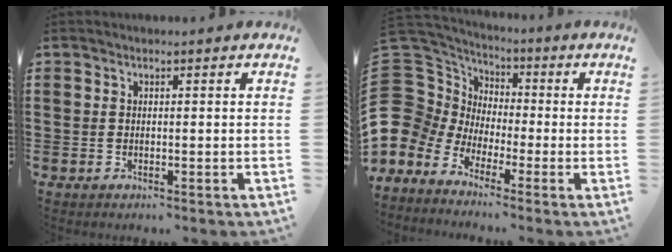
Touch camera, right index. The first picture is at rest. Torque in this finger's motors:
{"motor_torque": [-1.38, 0.77, -1.05, -0.21]}